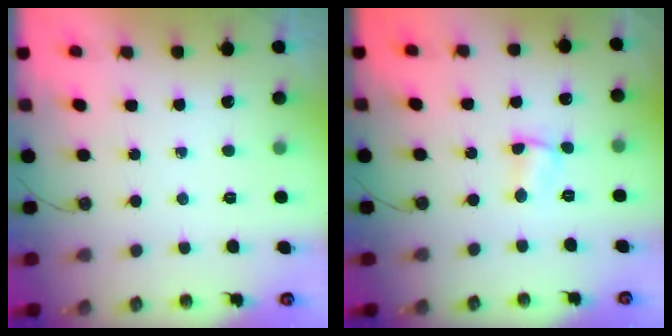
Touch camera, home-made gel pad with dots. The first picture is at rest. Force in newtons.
{"total": 1.5, "press": 1.4, "slide": 0.5}